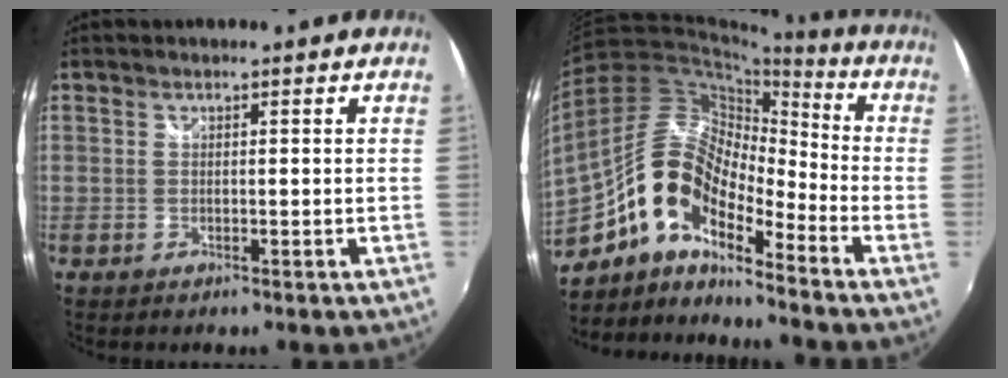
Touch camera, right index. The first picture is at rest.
{"total": 14.9, "force": [-8.6, 6.3, 10.4], "torque": [-0.185, 0.014, -0.177]}